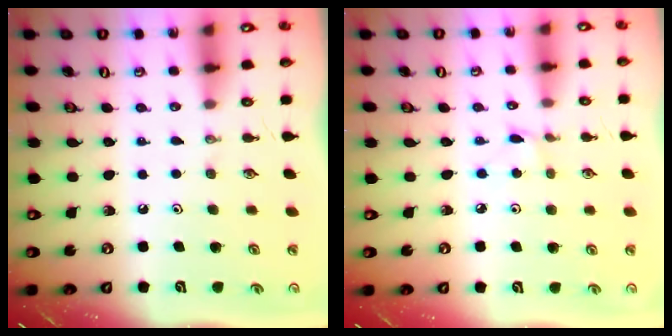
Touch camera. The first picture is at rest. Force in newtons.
{"total": 1.5, "press": 1.5, "slide": 0.2}